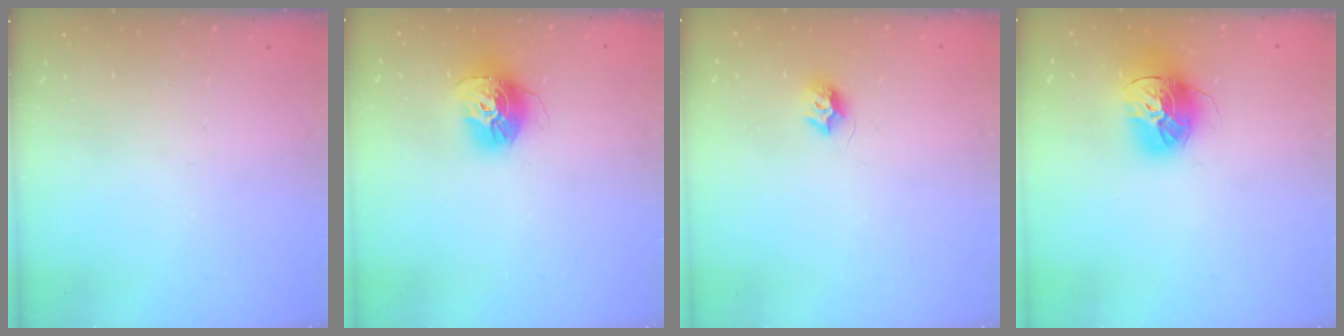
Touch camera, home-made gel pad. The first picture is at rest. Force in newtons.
{"total": 13.8, "press": 13.8, "slide": 1.0}
{"total": 7.4, "press": 7.4, "slide": 0.4}
{"total": 15.6, "press": 15.5, "slide": 1.4}